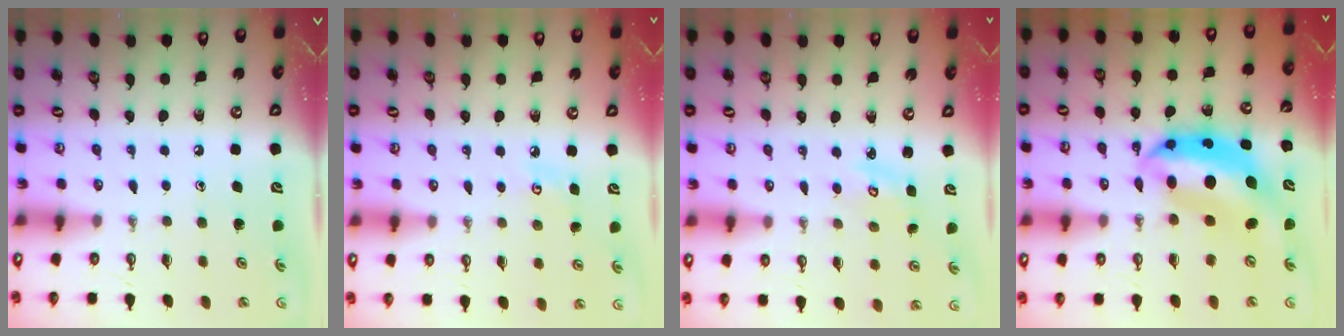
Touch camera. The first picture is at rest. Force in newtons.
{"total": 4.9, "press": 4.8, "slide": 0.5}
{"total": 3.5, "press": 3.4, "slide": 0.4}
{"total": 11.1, "press": 11.1, "slide": 1.0}